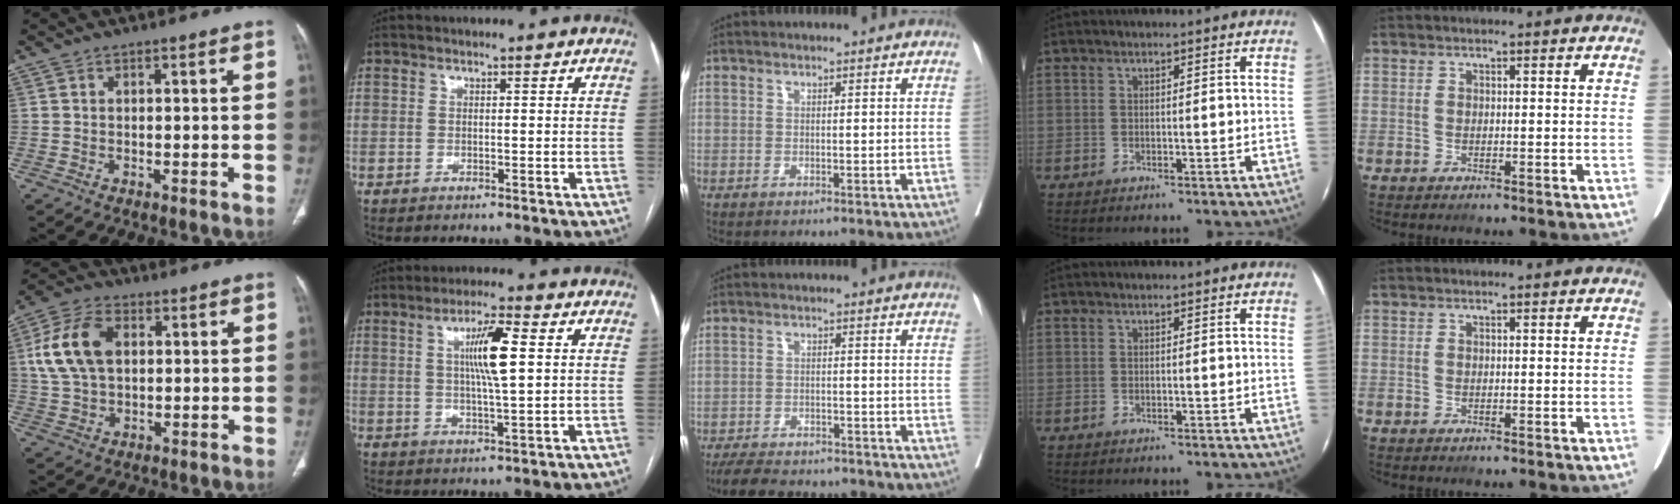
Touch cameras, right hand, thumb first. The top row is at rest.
{"thumb": {"total": 12.4, "force": [2.5, 7.9, 9.2], "torque": [-0.180, 0.013, 0.046]}, "index": {"total": 8.1, "force": [1.8, 0.7, 7.9], "torque": [-0.144, 0.003, 0.032]}, "middle": {"total": 11.3, "force": [-10.1, 2.9, 3.9], "torque": [-0.066, -0.004, -0.143]}}